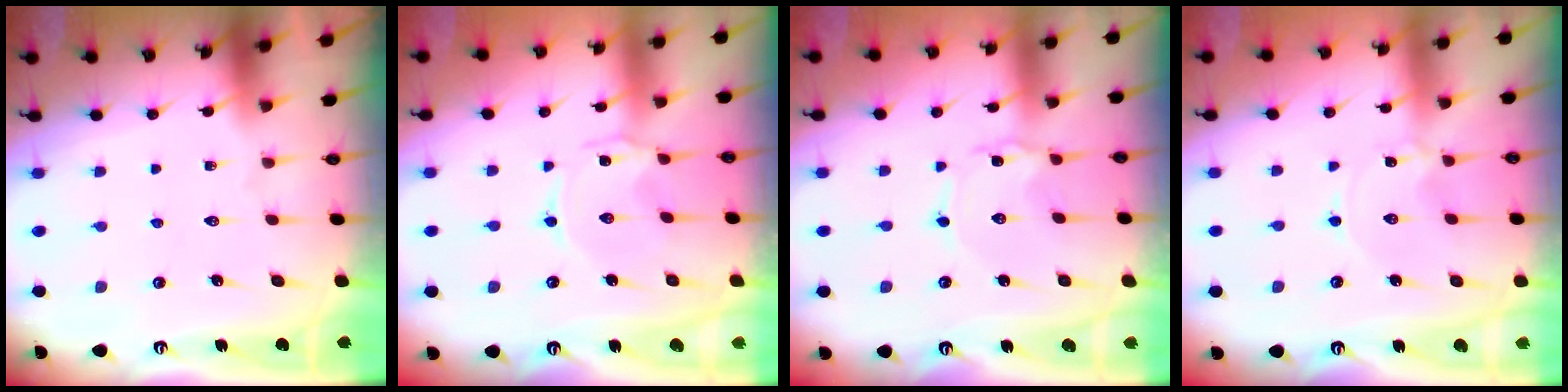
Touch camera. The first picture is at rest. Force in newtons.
{"total": 0.0}
{"total": 0.9, "press": 0.9, "slide": 0.1}
{"total": 0.0}